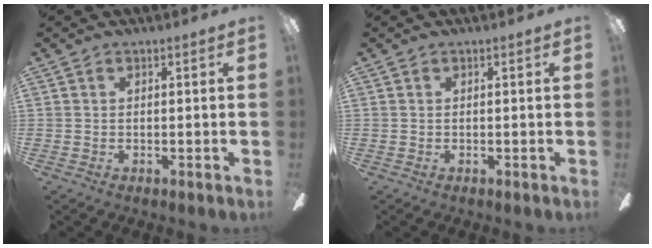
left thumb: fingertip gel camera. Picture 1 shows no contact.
{"total": 0.0}